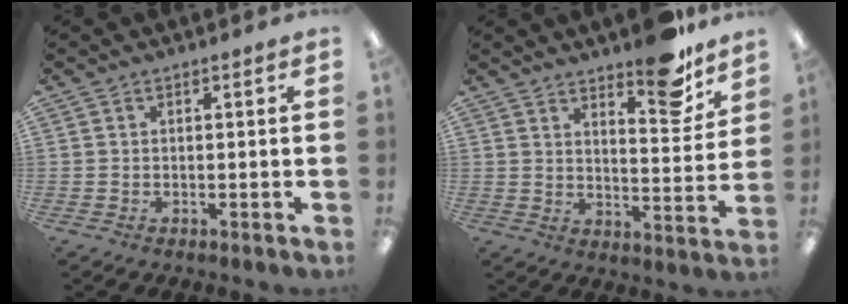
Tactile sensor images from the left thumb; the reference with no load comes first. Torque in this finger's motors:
{"motor_torque": [1.61, 0.84, 0.81, -0.93, 0.05]}